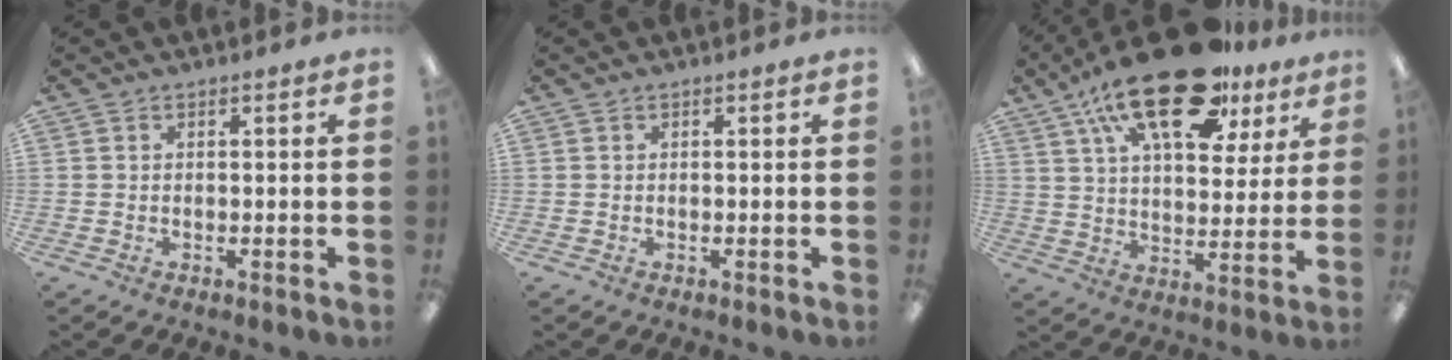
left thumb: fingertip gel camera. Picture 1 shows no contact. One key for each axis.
{"total": 0.0}
{"total": 23.9, "fx": 15.0, "fy": 10.5, "fz": 15.4, "tx": -0.257, "ty": -0.067, "tz": 0.252}